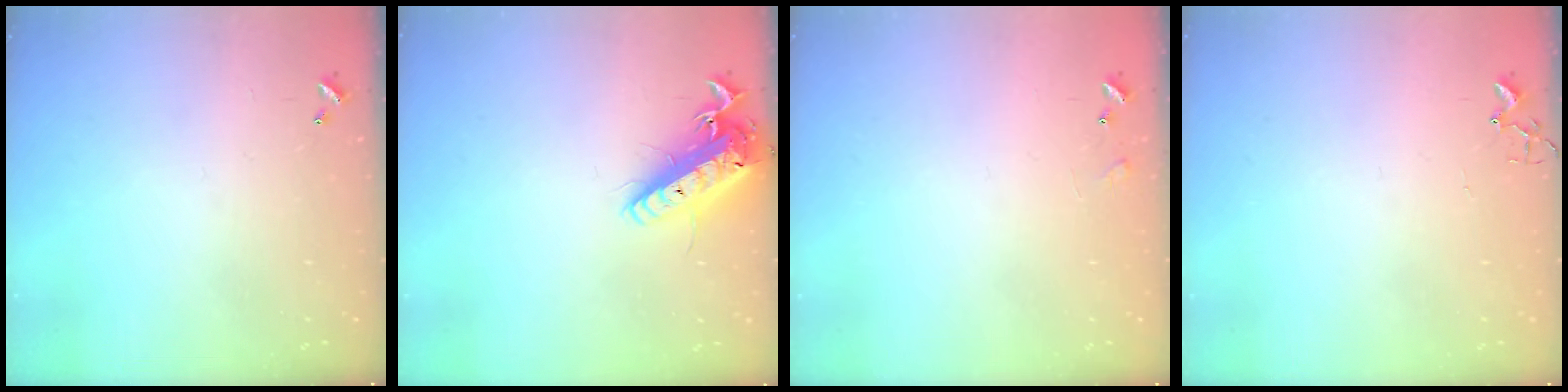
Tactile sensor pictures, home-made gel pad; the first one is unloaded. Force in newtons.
{"total": 16.1, "press": 15.8, "slide": 3.2}
{"total": 5.9, "press": 5.9, "slide": 0.9}
{"total": 4.0, "press": 3.9, "slide": 0.4}